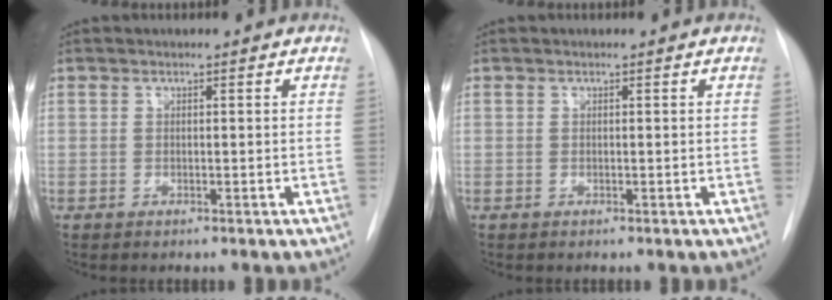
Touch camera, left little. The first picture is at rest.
{"total": 0.0}